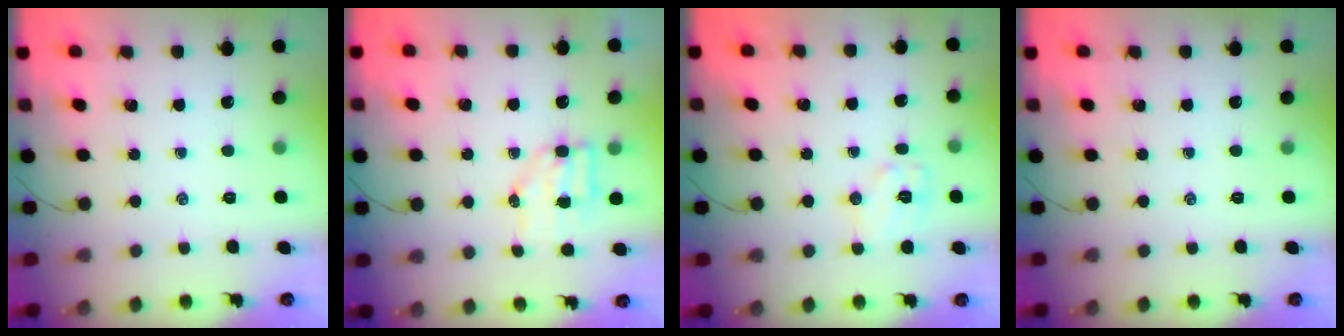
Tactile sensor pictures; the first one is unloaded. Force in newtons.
{"total": 6.3, "press": 6.2, "slide": 0.9}
{"total": 7.3, "press": 7.2, "slide": 0.4}
{"total": 0.0}